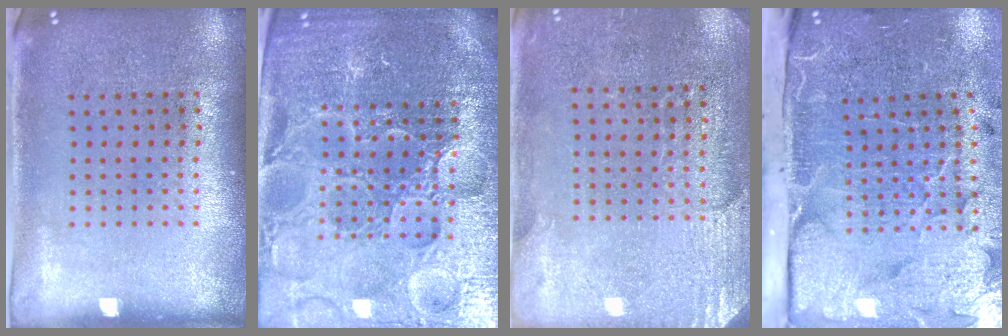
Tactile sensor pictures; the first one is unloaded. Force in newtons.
{"total": 5.8, "press": 5.3, "slide": 2.2}
{"total": 2.8, "press": 2.6, "slide": 1.0}
{"total": 5.1, "press": 3.8, "slide": 3.3}